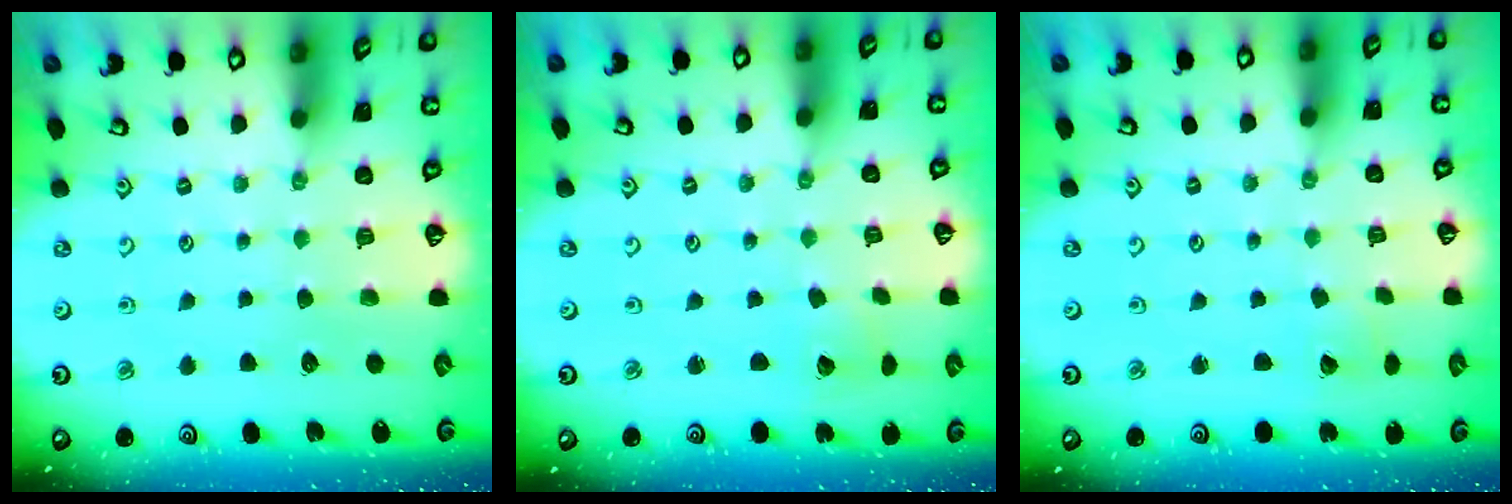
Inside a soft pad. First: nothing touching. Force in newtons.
{"total": 1.9, "press": 1.9, "slide": 0.1}
{"total": 2.6, "press": 2.6, "slide": 0.4}